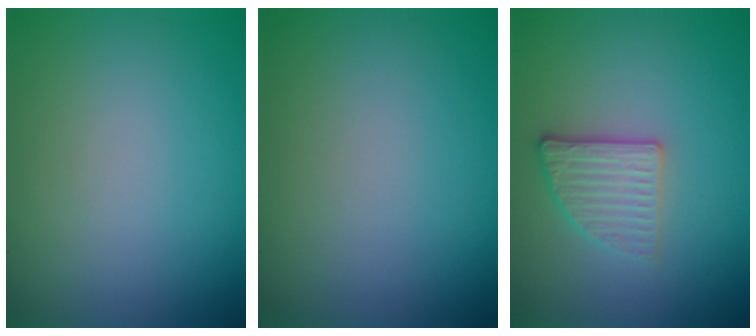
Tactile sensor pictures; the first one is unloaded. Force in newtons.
{"total": 0.0}
{"total": 2.6, "press": 2.3, "slide": 1.3}